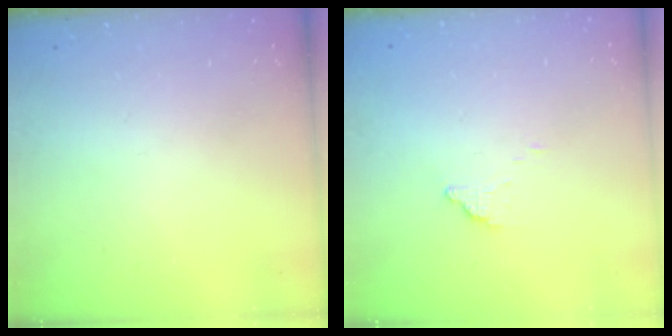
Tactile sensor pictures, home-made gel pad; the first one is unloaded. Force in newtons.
{"total": 3.2, "press": 3.2, "slide": 0.1}